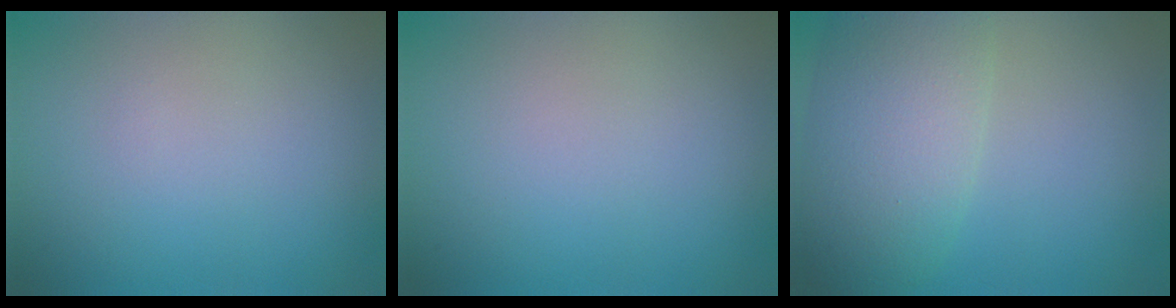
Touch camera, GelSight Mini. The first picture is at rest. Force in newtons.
{"total": 0.0}
{"total": 7.5, "press": 7.5, "slide": 0.6}